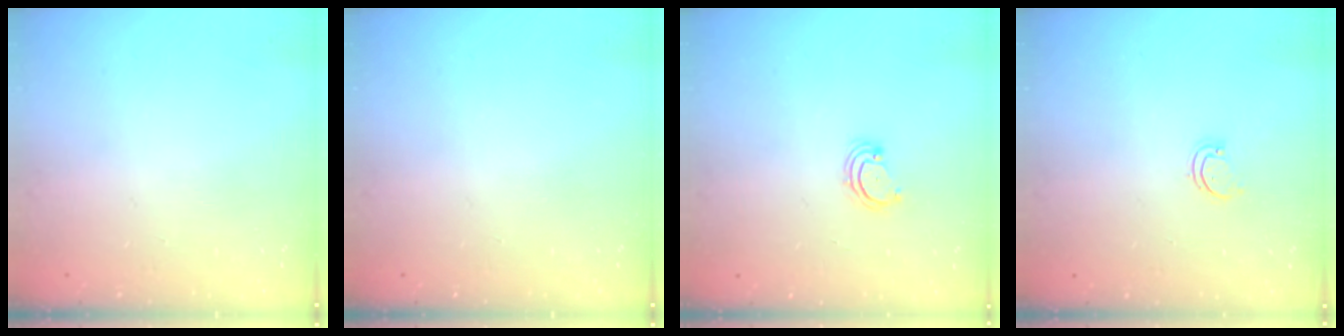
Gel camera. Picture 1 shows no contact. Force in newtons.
{"total": 0.0}
{"total": 3.1, "press": 3.0, "slide": 0.4}
{"total": 1.7, "press": 1.7, "slide": 0.3}